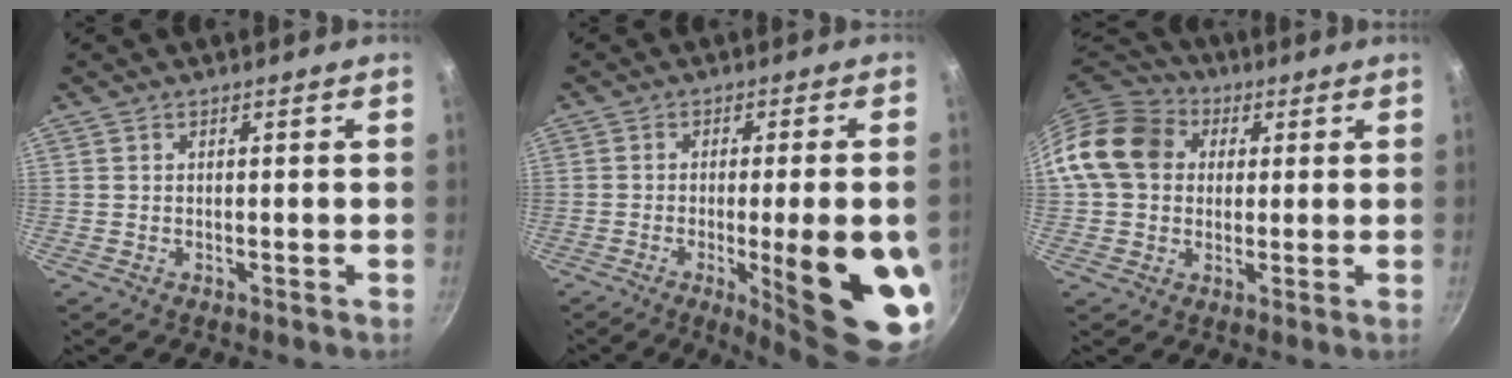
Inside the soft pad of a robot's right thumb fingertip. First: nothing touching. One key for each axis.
{"total": 18.2, "fx": -4.3, "fy": 3.8, "fz": 17.3, "tx": -0.211, "ty": 0.002, "tz": -0.048}
{"total": 13.6, "fx": 2.8, "fy": 11.2, "fz": 7.2, "tx": -0.111, "ty": 0.024, "tz": 0.034}